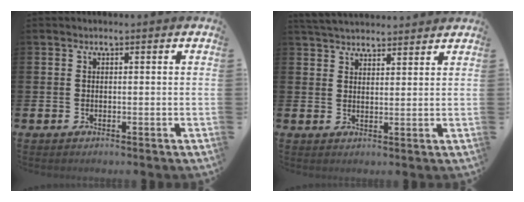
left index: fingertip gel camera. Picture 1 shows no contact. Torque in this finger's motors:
{"motor_torque": [1.10, -1.04, 0.19, 0.11]}